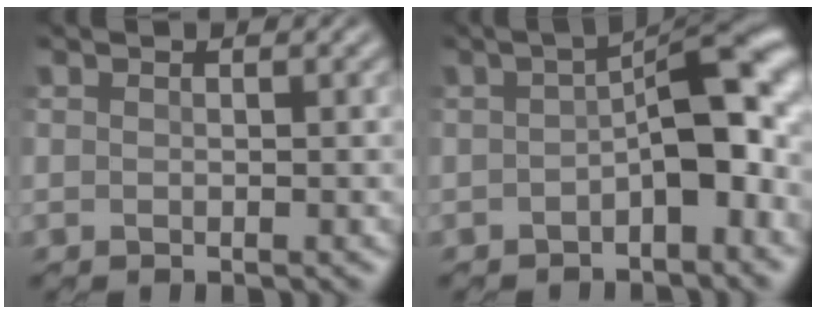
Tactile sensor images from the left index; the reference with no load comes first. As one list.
[{"total": 9.3, "force": [-0.6, 4.0, 8.4], "torque": [-0.116, 0.019, -0.017]}]